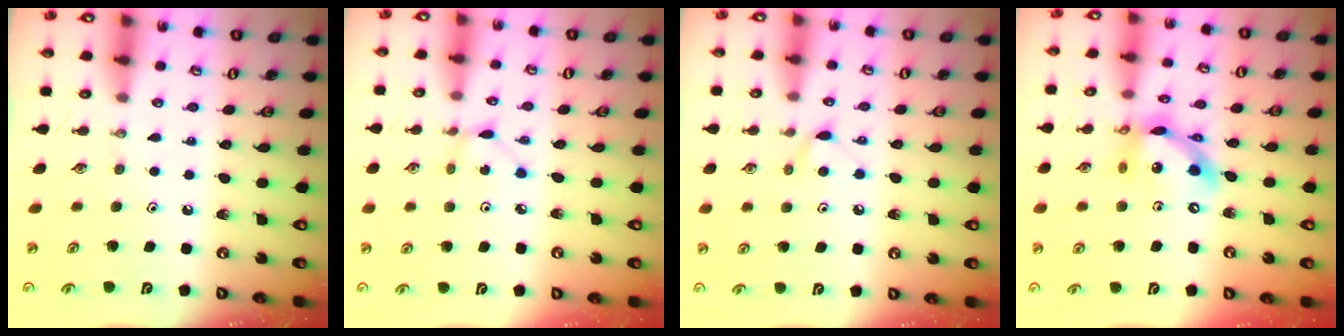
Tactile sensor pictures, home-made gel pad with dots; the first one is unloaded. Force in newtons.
{"total": 2.2, "press": 2.2, "slide": 0.3}
{"total": 5.6, "press": 5.5, "slide": 0.7}
{"total": 14.6, "press": 14.6, "slide": 1.0}